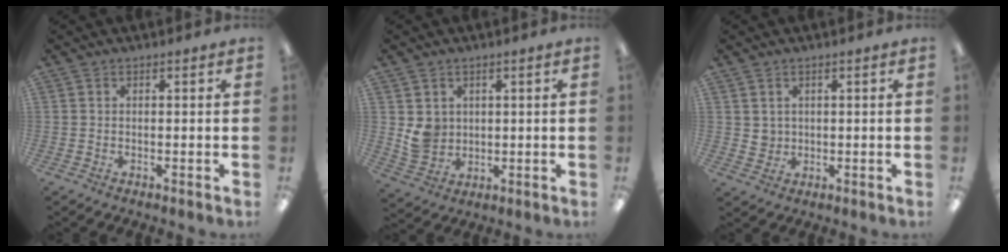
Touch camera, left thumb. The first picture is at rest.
{"total": 5.6, "force": [1.8, 5.1, 1.6], "torque": [-0.027, 0.001, 0.038]}
{"total": 2.8, "force": [1.6, 2.3, 0.2], "torque": [-0.002, -0.006, 0.029]}